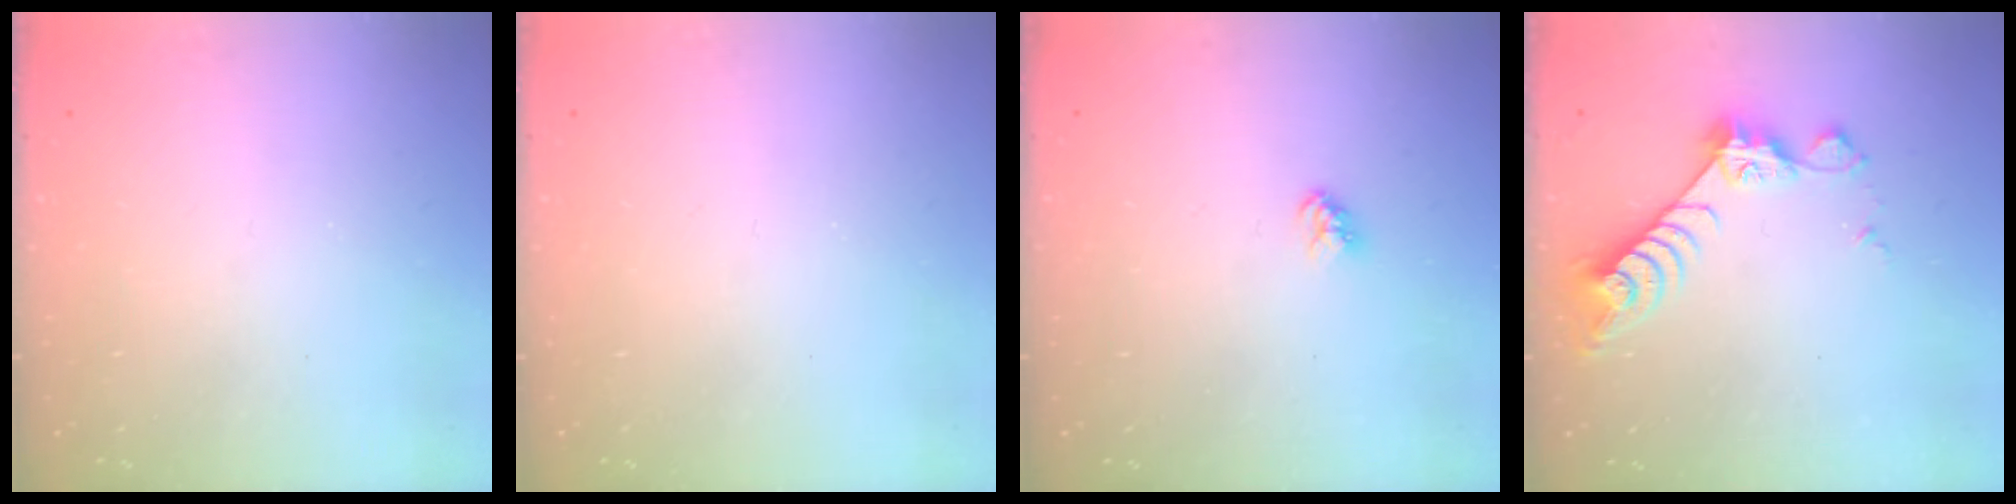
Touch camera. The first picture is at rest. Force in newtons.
{"total": 0.0}
{"total": 3.2, "press": 3.2, "slide": 0.3}
{"total": 8.6, "press": 8.6, "slide": 0.3}